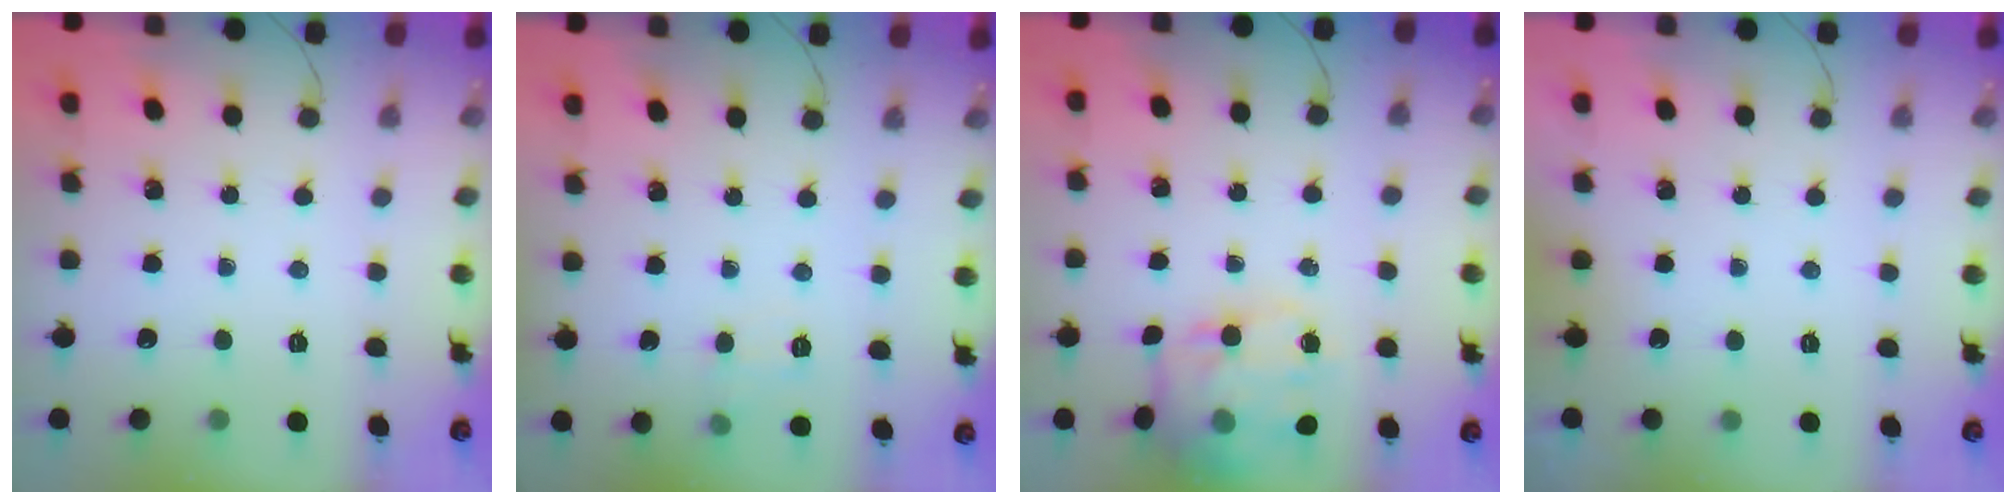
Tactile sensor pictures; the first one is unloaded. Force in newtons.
{"total": 5.6, "press": 5.3, "slide": 1.8}
{"total": 13.8, "press": 13.6, "slide": 2.3}
{"total": 1.8, "press": 1.8, "slide": 0.3}